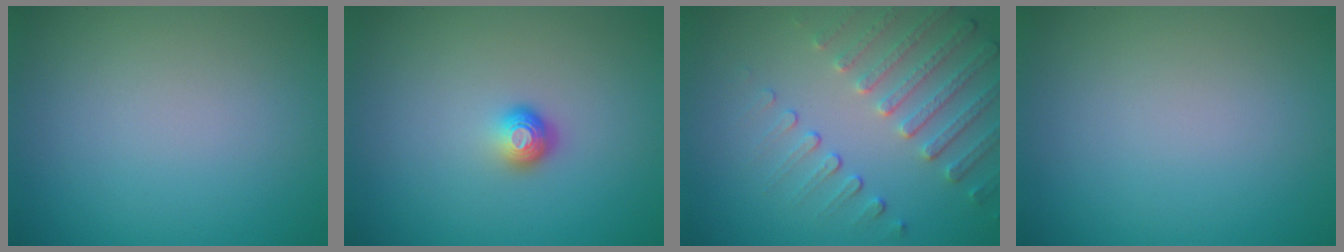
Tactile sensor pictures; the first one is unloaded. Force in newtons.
{"total": 1.8, "press": 1.2, "slide": 1.3}
{"total": 4.7, "press": 3.6, "slide": 3.0}
{"total": 0.0}